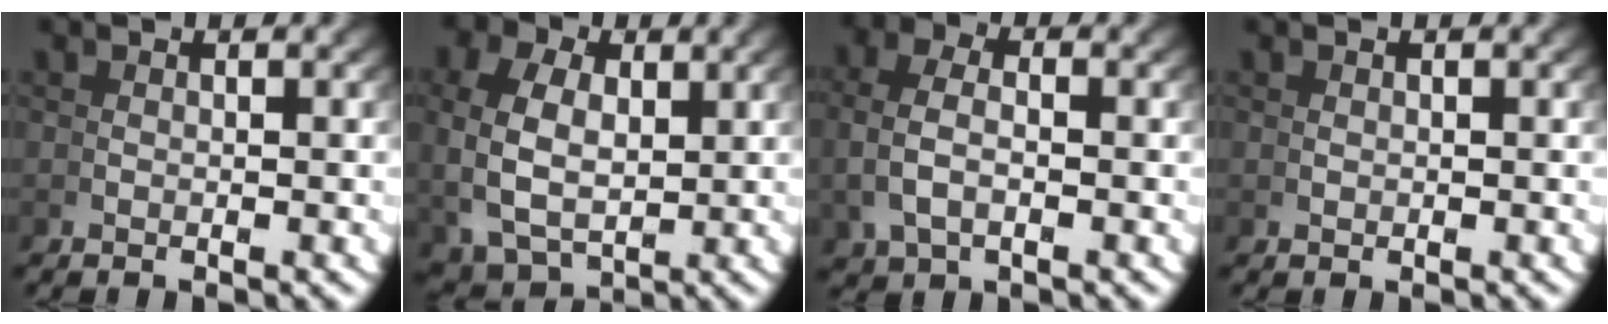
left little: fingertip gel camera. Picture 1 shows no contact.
{"total": 7.3, "force": [0.9, 5.6, 4.6], "torque": [-0.105, -0.024, 0.028]}
{"total": 2.9, "force": [0.2, 1.6, 2.4], "torque": [-0.060, -0.006, 0.014]}
{"total": 0.5, "force": [0.3, -0.4, -0.1], "torque": [-0.001, -0.005, 0.013]}